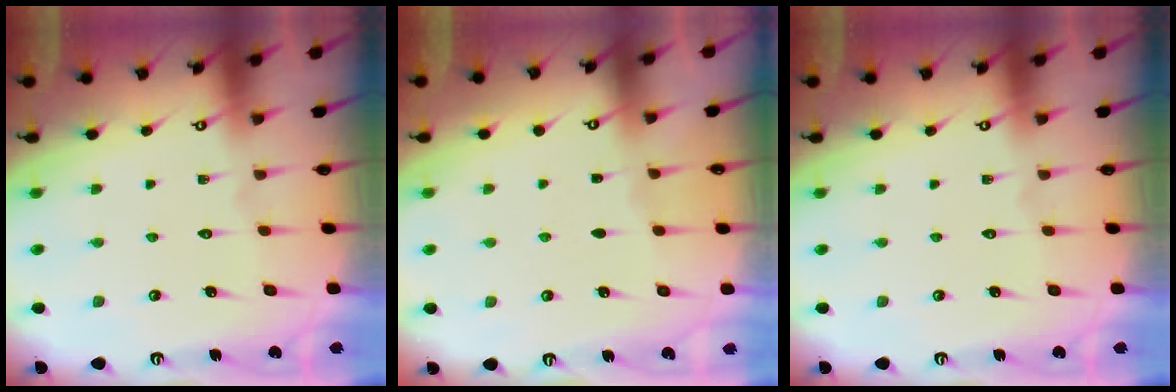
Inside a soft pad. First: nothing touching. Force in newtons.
{"total": 0.0}
{"total": 0.0}